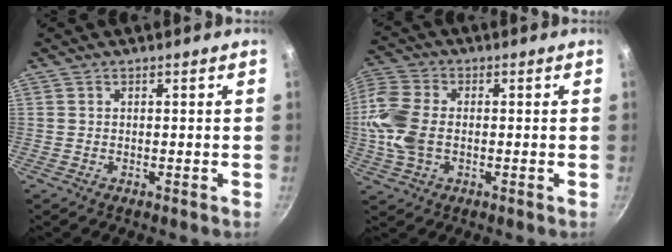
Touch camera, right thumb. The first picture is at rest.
{"total": 11.4, "force": [-0.8, 7.6, 8.4], "torque": [-0.176, 0.014, -0.029]}